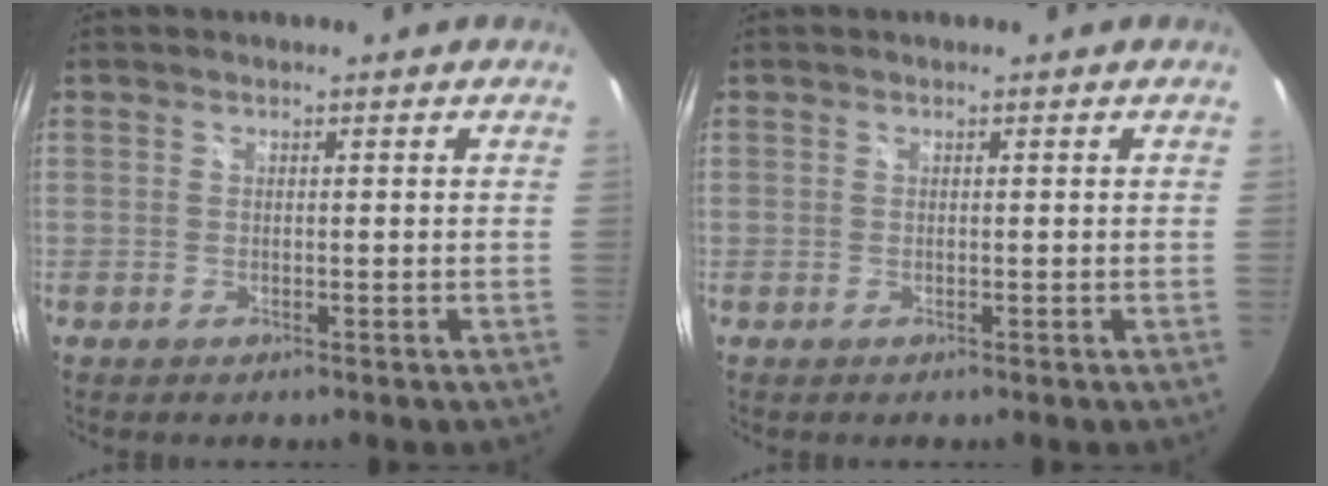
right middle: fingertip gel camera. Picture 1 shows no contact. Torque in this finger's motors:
{"motor_torque": [0.00, 0.00, 0.00, 0.01]}